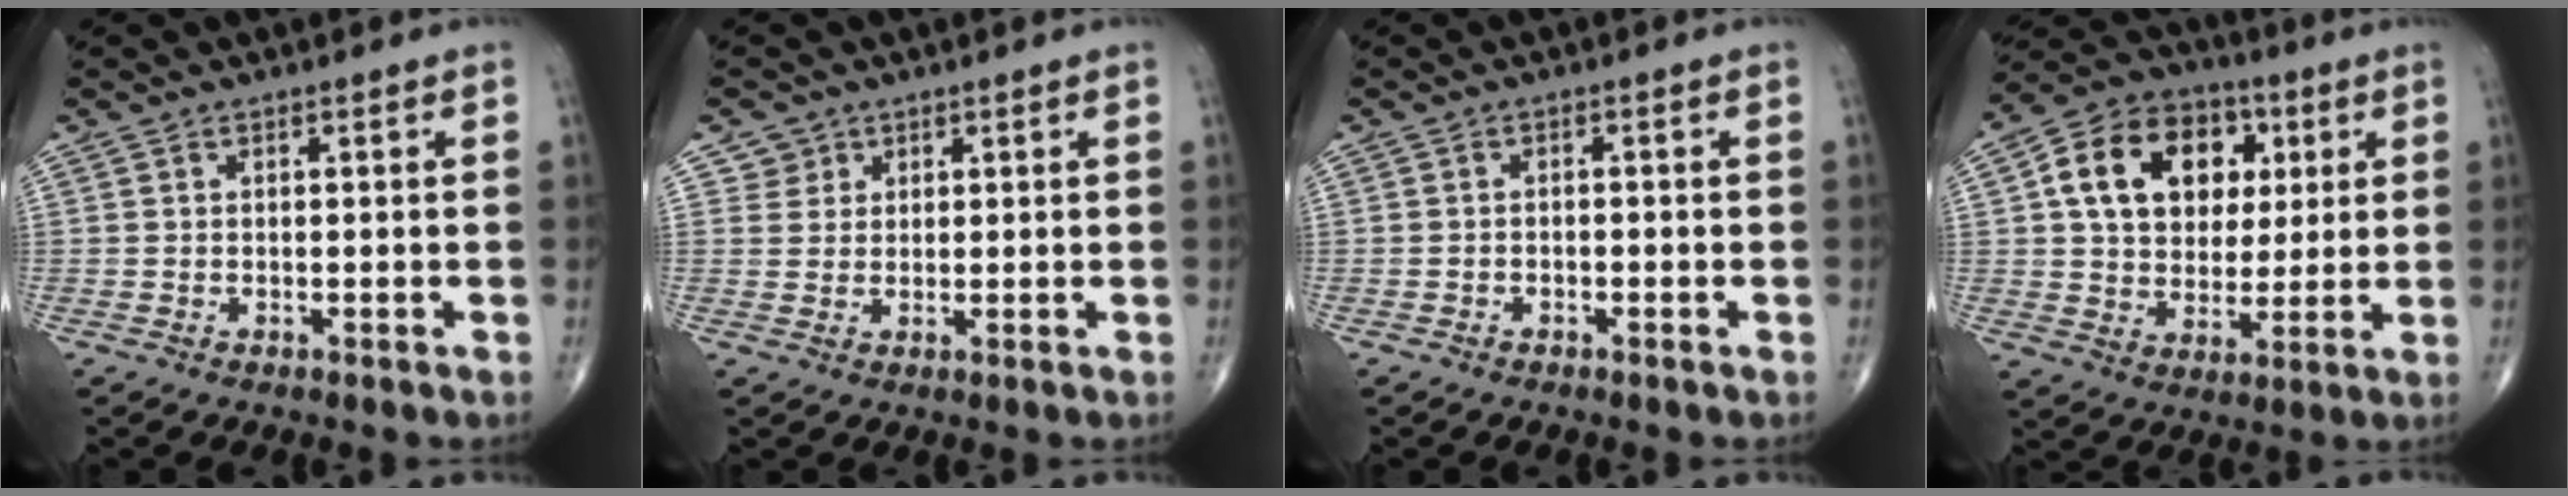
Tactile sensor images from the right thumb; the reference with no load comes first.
{"total": 2.8, "force": [1.5, 2.4, -0.3], "torque": [0.029, -0.007, 0.017]}
{"total": 0.8, "force": [-0.5, 0.5, 0.3], "torque": [-0.006, 0.004, -0.011]}
{"total": 18.0, "force": [4.9, 13.5, 10.8], "torque": [-0.155, 0.005, 0.080]}